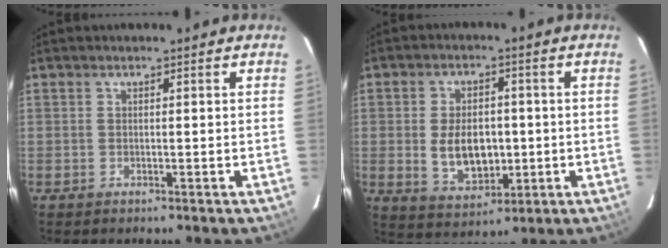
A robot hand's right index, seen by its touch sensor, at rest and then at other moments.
{"total": 9.5, "force": [-0.8, 5.9, 7.4], "torque": [-0.146, -0.004, 0.000]}